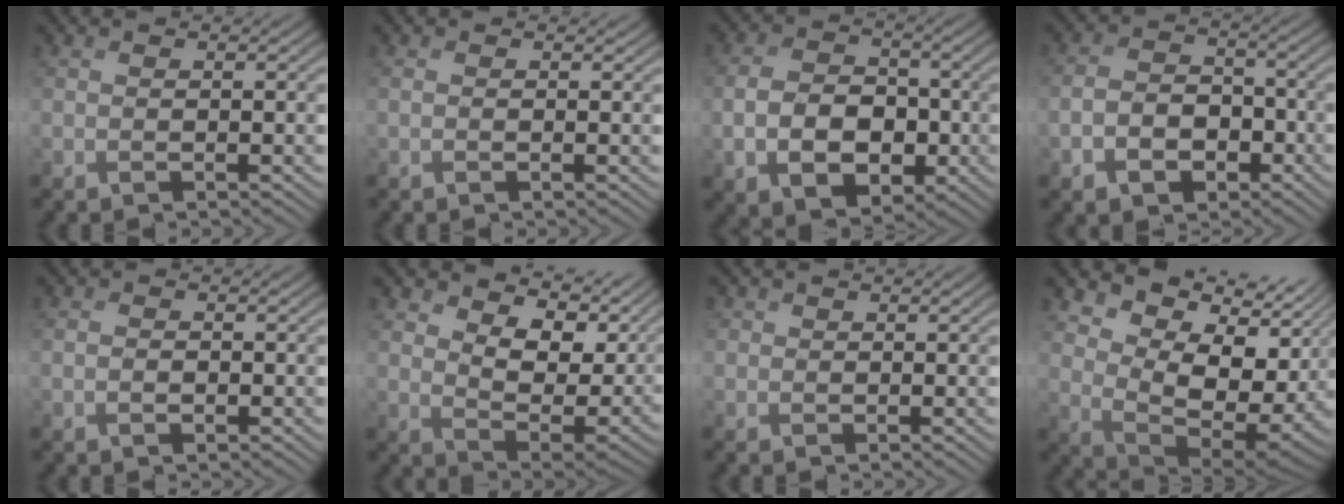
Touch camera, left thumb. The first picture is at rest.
{"total": 0.0}
{"total": 7.7, "force": [-2.5, 5.3, 4.9], "torque": [-0.096, -0.010, -0.049]}
{"total": 5.4, "force": [-3.2, 3.5, 2.7], "torque": [-0.048, -0.004, -0.067]}
{"total": 1.2, "force": [-0.6, 0.8, 0.8], "torque": [-0.013, -0.001, -0.012]}
{"total": 11.2, "force": [5.1, 5.4, 8.3], "torque": [-0.150, -0.005, 0.077]}
{"total": 1.0, "force": [0.1, 1.0, 0.0], "torque": [0.003, -0.001, -0.002]}
{"total": 10.1, "force": [2.2, 5.9, 7.9], "torque": [-0.146, -0.016, 0.036]}